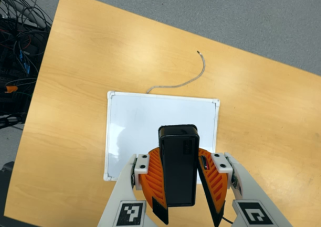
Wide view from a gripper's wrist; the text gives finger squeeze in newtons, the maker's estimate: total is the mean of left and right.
{"total": 9.6, "left": 9.7, "right": 9.4}